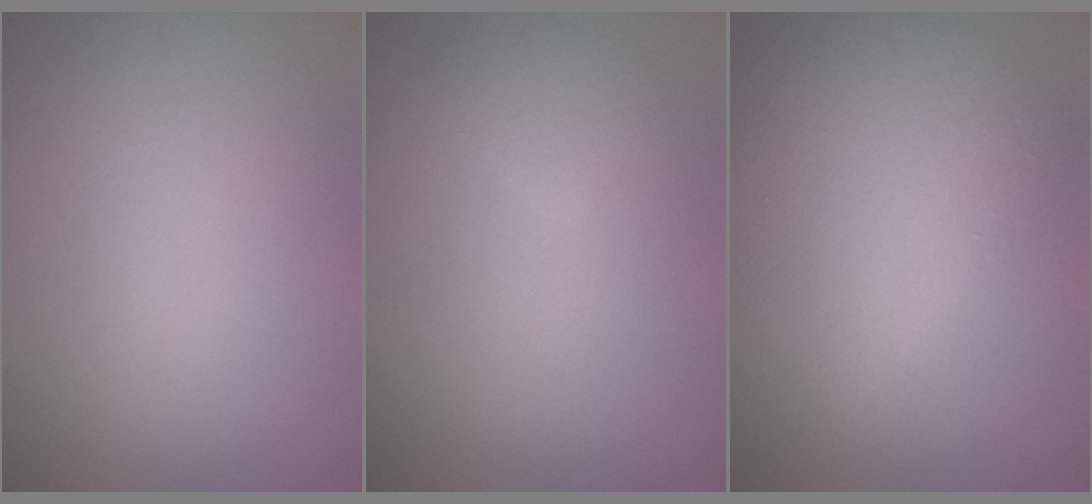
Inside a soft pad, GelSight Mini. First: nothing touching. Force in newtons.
{"total": 1.5, "press": 1.5, "slide": 0.1}
{"total": 7.3, "press": 7.3, "slide": 0.2}